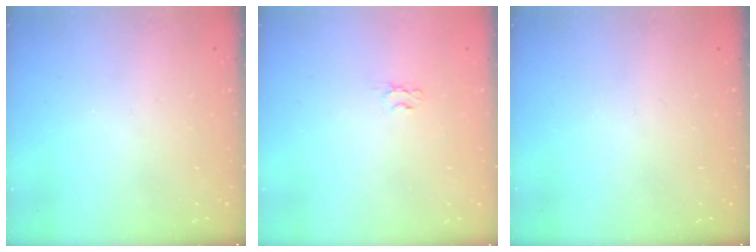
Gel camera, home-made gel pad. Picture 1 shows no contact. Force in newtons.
{"total": 2.0, "press": 2.0, "slide": 0.3}
{"total": 0.0}